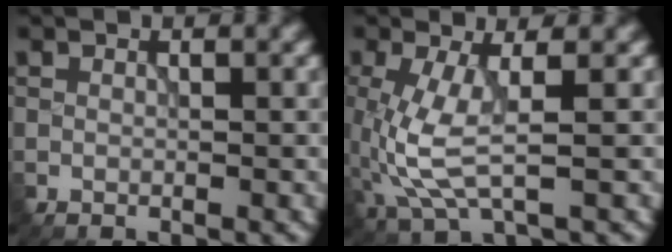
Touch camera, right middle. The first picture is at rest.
{"total": 5.0, "force": [-0.4, 1.6, 4.7], "torque": [-0.126, -0.007, -0.006]}